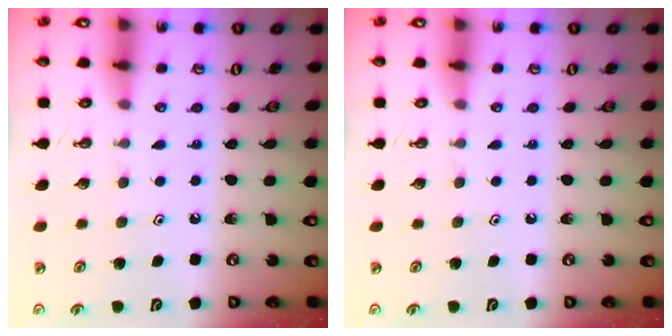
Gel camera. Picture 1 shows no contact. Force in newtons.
{"total": 0.0}